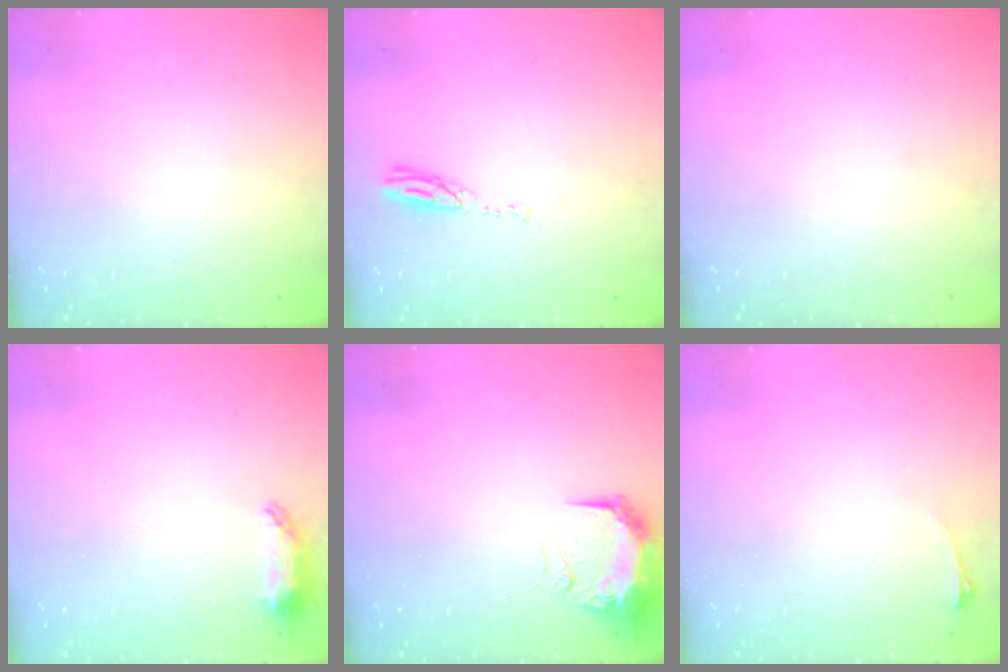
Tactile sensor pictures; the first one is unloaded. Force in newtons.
{"total": 3.7, "press": 3.7, "slide": 0.4}
{"total": 0.0}
{"total": 6.6, "press": 6.6, "slide": 0.9}
{"total": 11.4, "press": 10.0, "slide": 5.4}
{"total": 2.9, "press": 2.6, "slide": 1.5}